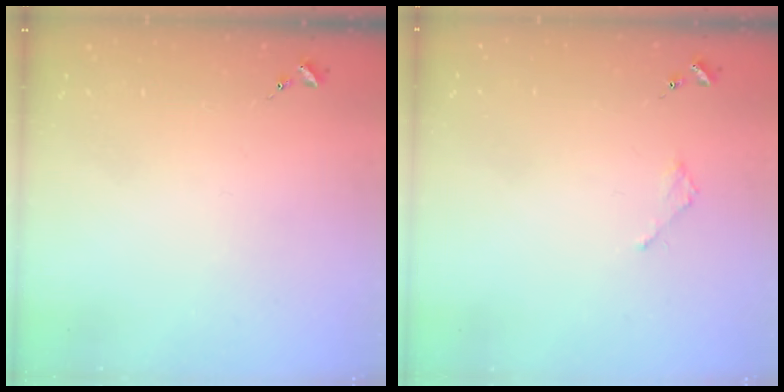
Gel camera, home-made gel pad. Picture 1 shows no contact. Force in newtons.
{"total": 1.8, "press": 1.8, "slide": 0.2}